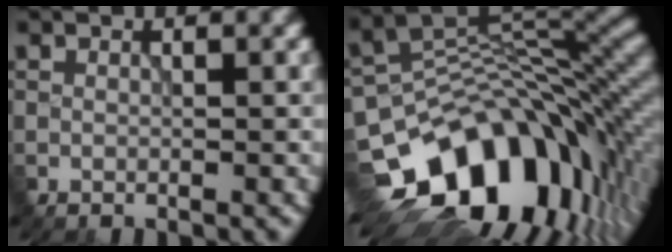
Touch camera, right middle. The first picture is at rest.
{"total": 14.7, "force": [-6.5, 9.2, 9.4], "torque": [-0.147, -0.005, -0.104]}